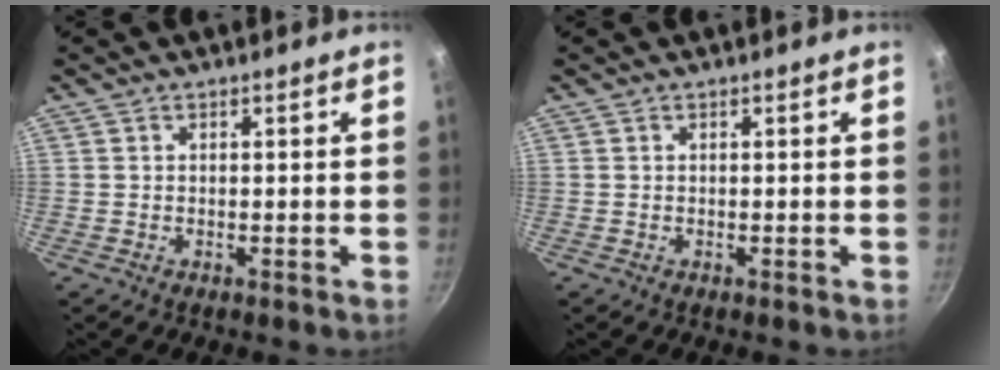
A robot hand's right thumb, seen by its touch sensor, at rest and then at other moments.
{"total": 0.0}